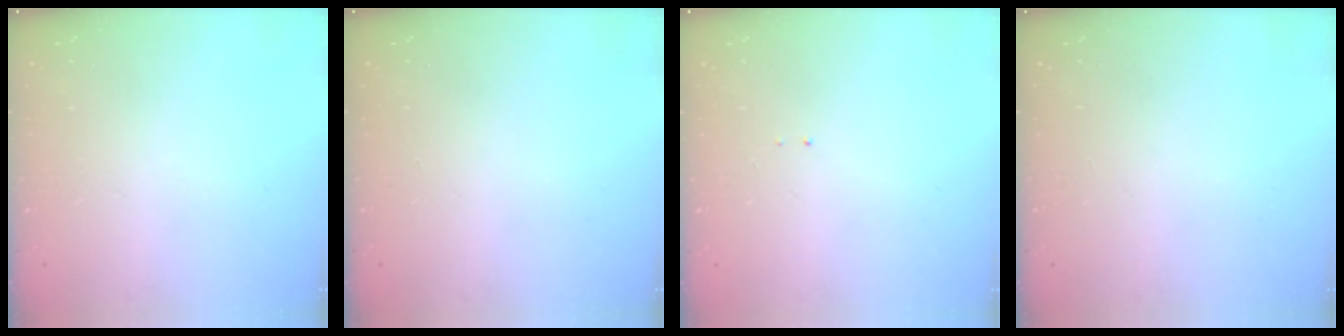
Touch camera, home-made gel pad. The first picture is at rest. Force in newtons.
{"total": 0.0}
{"total": 0.7, "press": 0.7, "slide": 0.1}
{"total": 0.0}